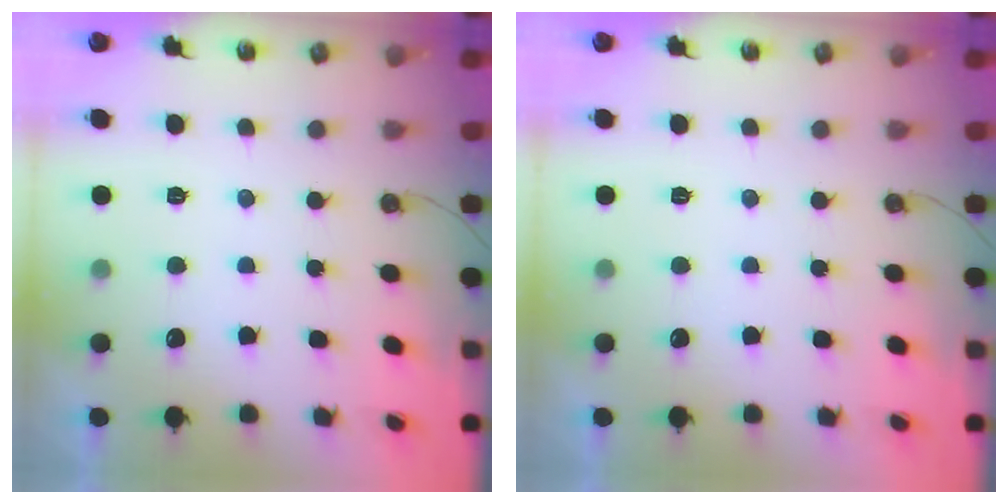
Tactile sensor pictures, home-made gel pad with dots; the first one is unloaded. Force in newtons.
{"total": 0.0}